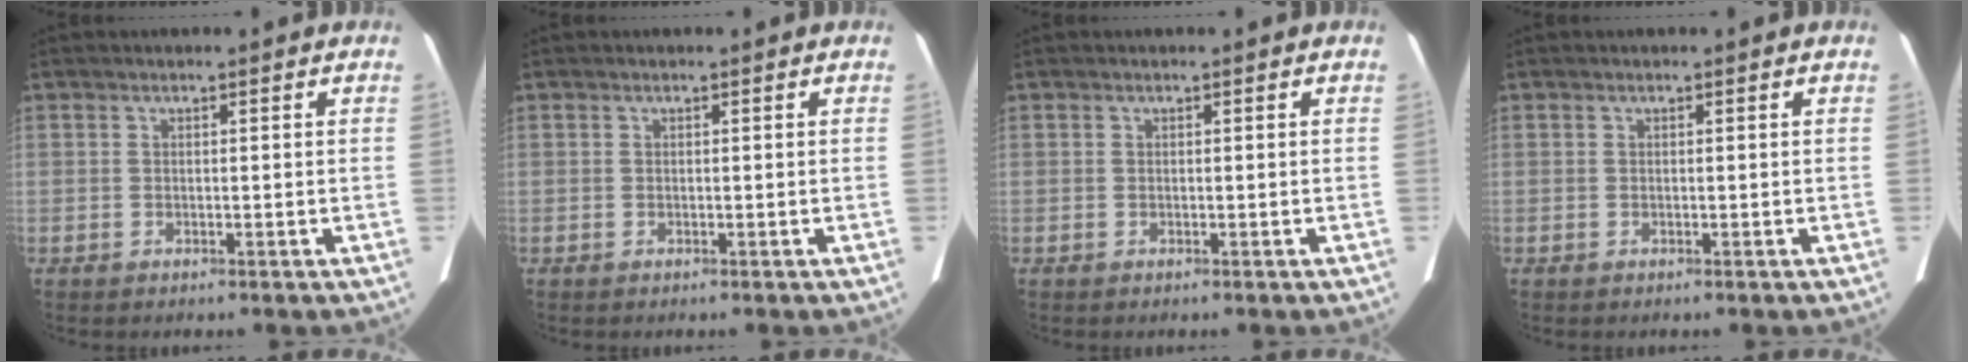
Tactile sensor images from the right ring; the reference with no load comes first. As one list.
[{"total": 0.0}, {"total": 0.0}, {"total": 0.0}]